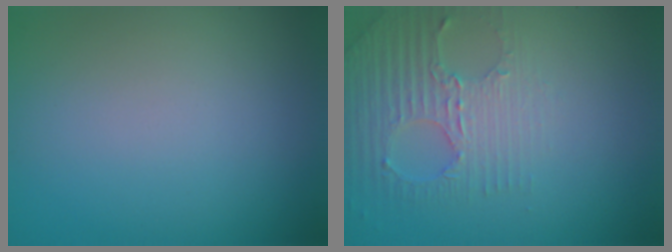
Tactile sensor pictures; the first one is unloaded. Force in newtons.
{"total": 2.8, "press": 2.7, "slide": 0.9}